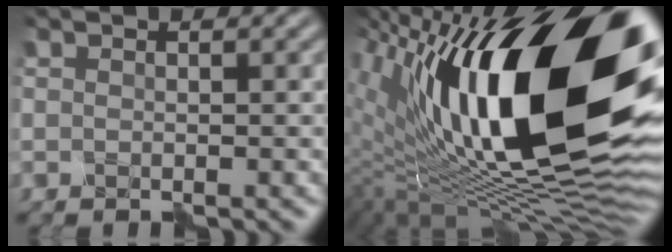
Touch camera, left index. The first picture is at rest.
{"total": 21.2, "force": [5.4, 9.4, 18.2], "torque": [-0.282, 0.018, 0.074]}